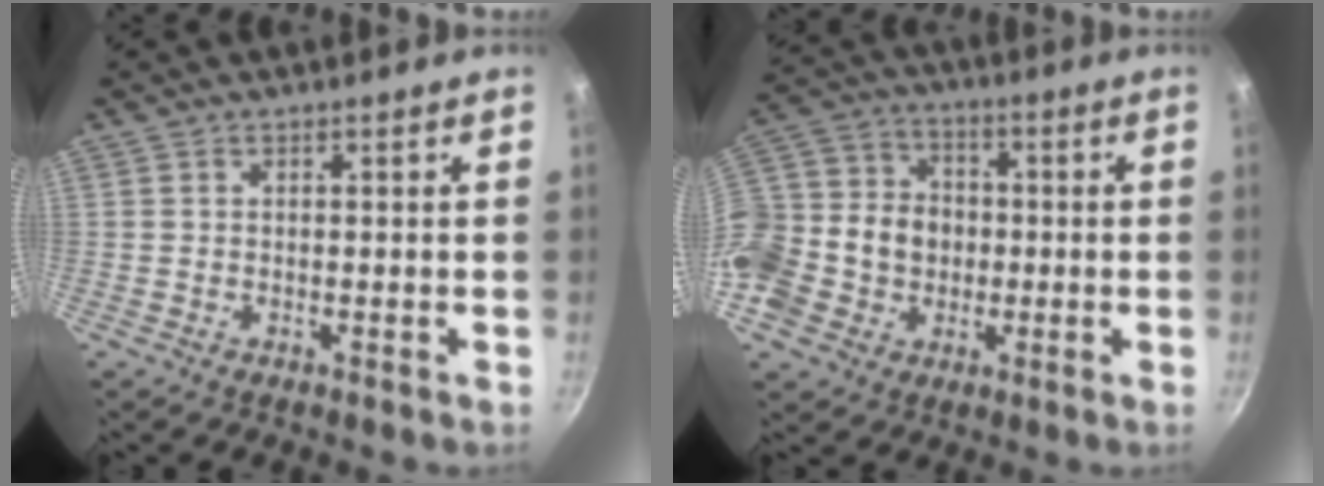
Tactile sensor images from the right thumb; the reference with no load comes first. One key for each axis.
{"total": 18.7, "fx": -3.0, "fy": 16.1, "fz": 9.0, "tx": -0.184, "ty": 0.041, "tz": -0.051}